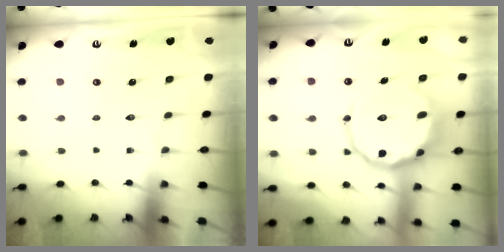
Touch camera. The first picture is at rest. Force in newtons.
{"total": 14.4, "press": 14.3, "slide": 1.7}